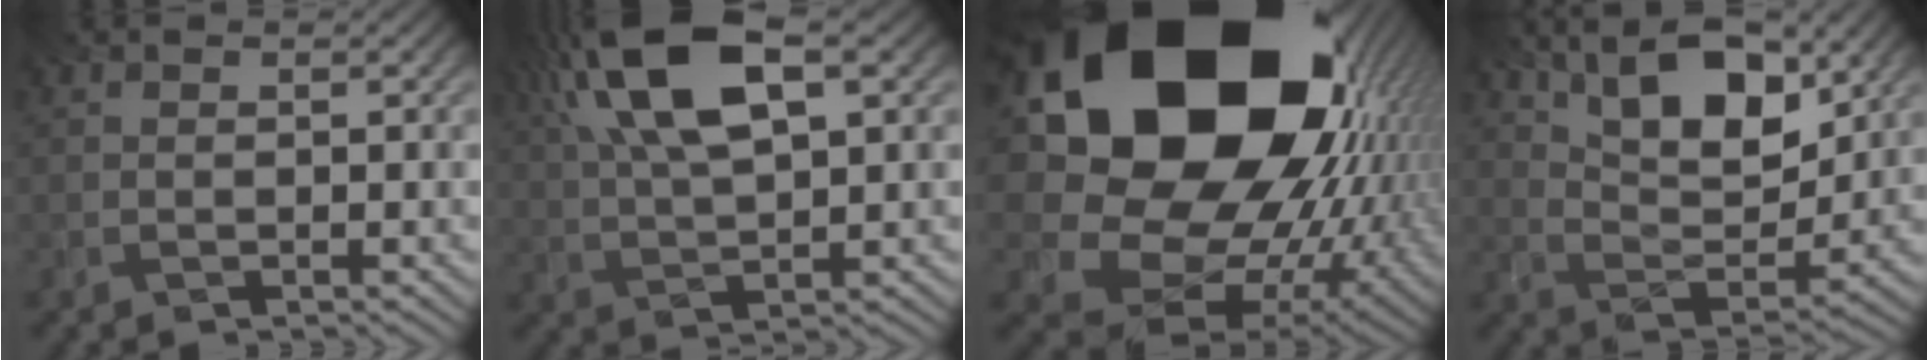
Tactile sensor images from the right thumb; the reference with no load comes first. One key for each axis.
{"total": 13.6, "fx": 5.9, "fy": 5.4, "fz": 11.1, "tx": -0.242, "ty": 0.020, "tz": 0.107}
{"total": 25.1, "fx": 7.7, "fy": 19.1, "fz": 14.3, "tx": -0.355, "ty": -0.029, "tz": 0.169}
{"total": 12.8, "fx": 7.2, "fy": 5.6, "fz": 9.1, "tx": -0.159, "ty": -0.002, "tz": 0.122}